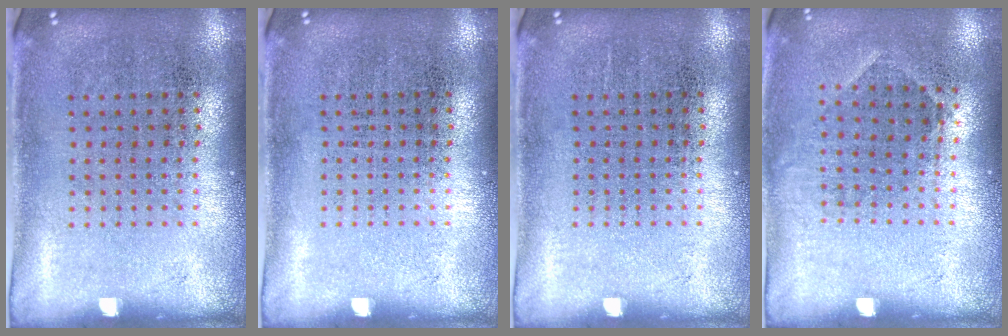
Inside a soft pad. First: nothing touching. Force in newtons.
{"total": 0.0}
{"total": 0.0}
{"total": 0.8, "press": 0.7, "slide": 0.5}